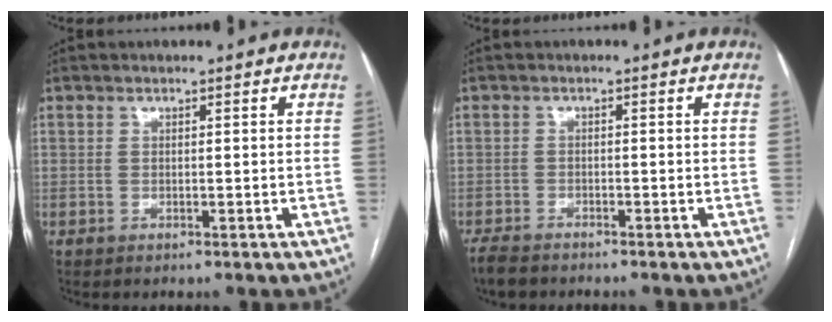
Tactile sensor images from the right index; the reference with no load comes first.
{"total": 4.0, "force": [-3.5, 1.2, 1.5], "torque": [-0.032, -0.011, -0.059]}